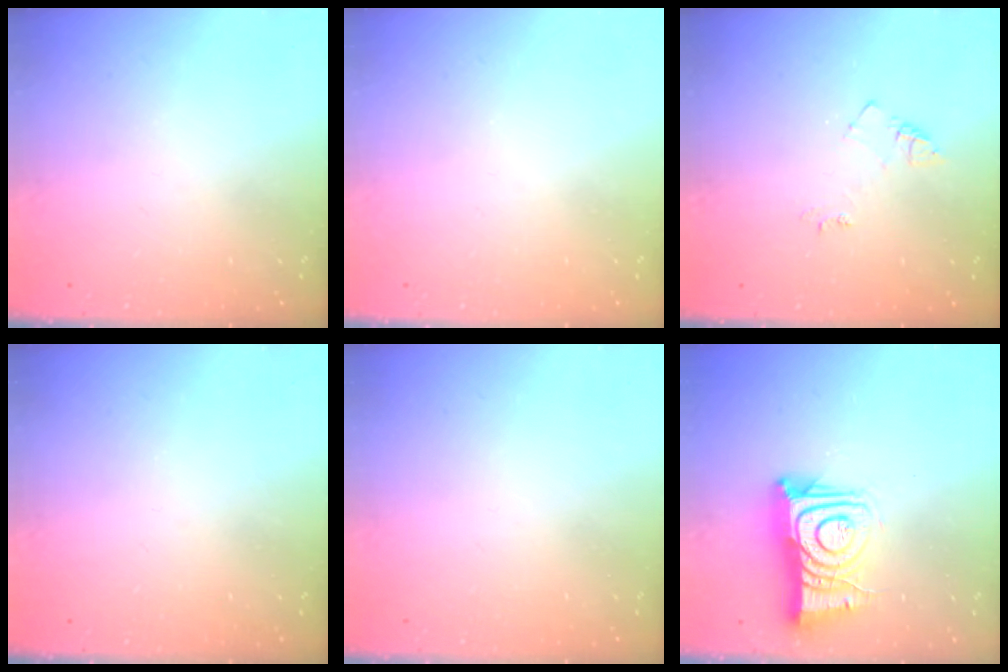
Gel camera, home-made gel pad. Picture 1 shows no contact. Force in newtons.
{"total": 0.0}
{"total": 5.5, "press": 5.5, "slide": 0.6}
{"total": 0.0}
{"total": 1.5, "press": 1.5, "slide": 0.1}
{"total": 14.8, "press": 14.7, "slide": 1.6}